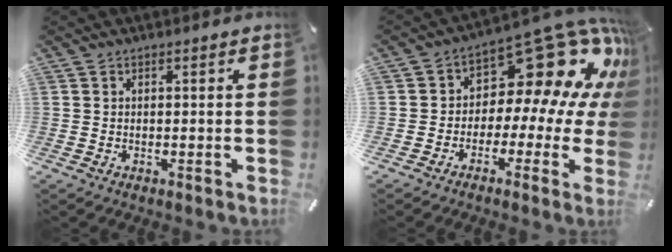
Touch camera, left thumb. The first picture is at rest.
{"total": 17.9, "force": [8.6, 10.2, 11.9], "torque": [-0.167, -0.071, 0.146]}